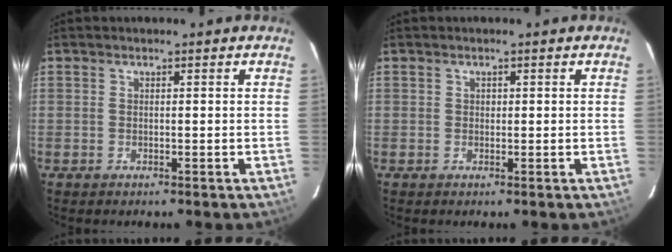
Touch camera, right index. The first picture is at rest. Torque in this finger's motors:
{"motor_torque": [0.11, -0.01, 0.05, 0.01]}